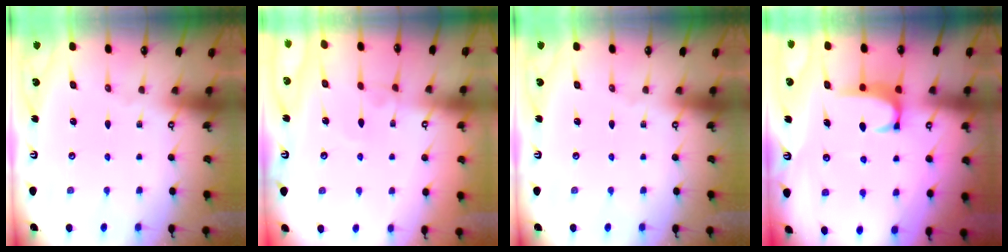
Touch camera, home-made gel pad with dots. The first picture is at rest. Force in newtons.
{"total": 3.5, "press": 3.5, "slide": 0.2}
{"total": 0.0}
{"total": 2.0, "press": 1.9, "slide": 0.5}